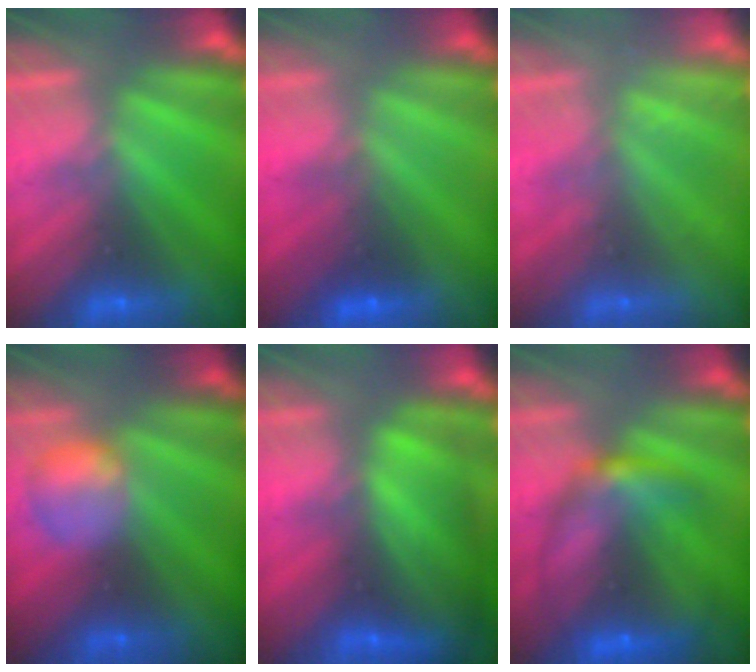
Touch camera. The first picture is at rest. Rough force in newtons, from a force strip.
{"total": 1.8}
{"total": 2.1}
{"total": 2.4}
{"total": 8.5}
{"total": 6.9}